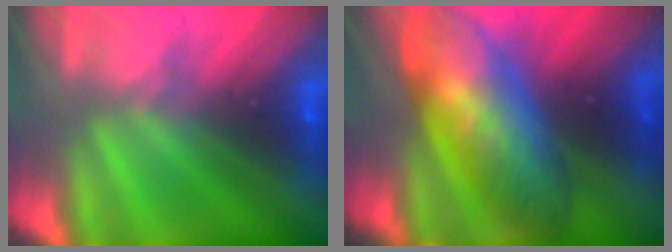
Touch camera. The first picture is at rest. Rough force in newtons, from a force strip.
{"total": 9.5}